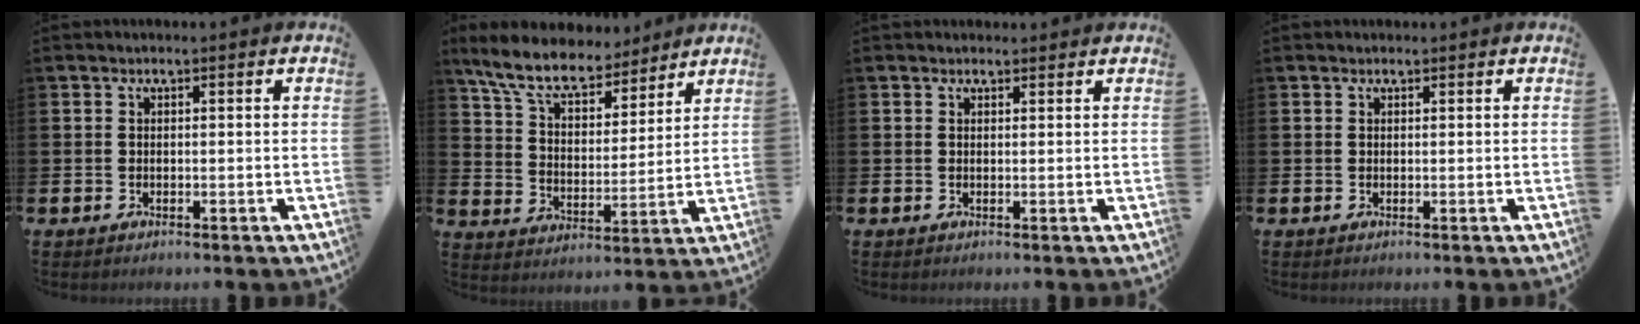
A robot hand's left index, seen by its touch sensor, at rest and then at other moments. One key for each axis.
{"total": 9.1, "fx": 8.1, "fy": 2.9, "fz": 3.1, "tx": -0.091, "ty": -0.051, "tz": 0.143}
{"total": 1.1, "fx": 1.0, "fy": 0.4, "fz": 0.0, "tx": 0.017, "ty": -0.002, "tz": 0.016}
{"total": 0.6, "fx": 0.6, "fy": 0.2, "fz": 0.0, "tx": 0.014, "ty": -0.004, "tz": 0.009}